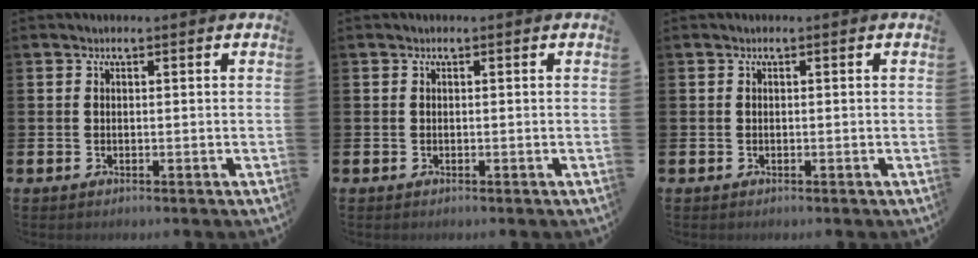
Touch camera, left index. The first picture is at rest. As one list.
[{"total": 0.0}, {"total": 0.0}]